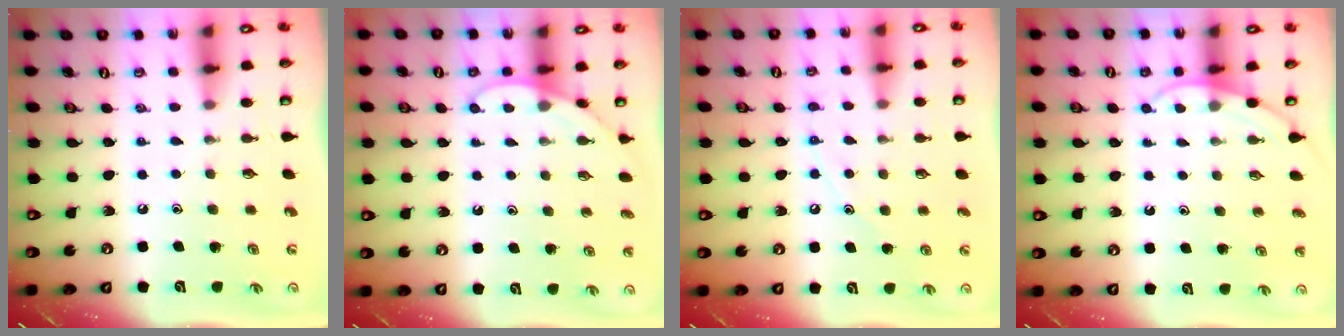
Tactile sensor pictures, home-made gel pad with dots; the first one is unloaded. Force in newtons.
{"total": 6.6, "press": 6.6, "slide": 0.2}
{"total": 7.1, "press": 7.1, "slide": 0.7}
{"total": 4.6, "press": 4.6, "slide": 0.5}